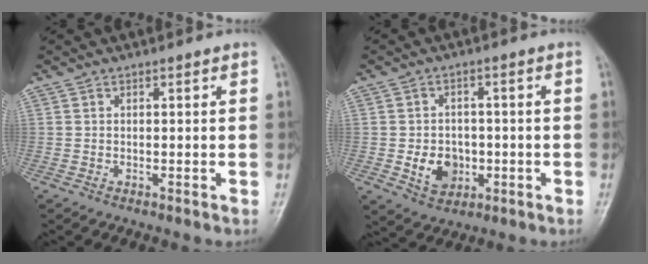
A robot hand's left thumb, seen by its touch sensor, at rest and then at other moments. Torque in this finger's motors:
{"motor_torque": [0.71, 0.79, 0.48, 0.18, 0.02]}